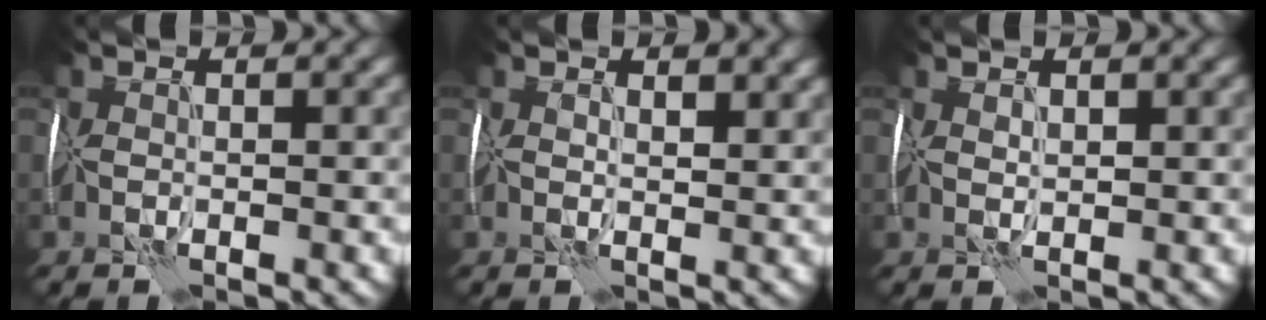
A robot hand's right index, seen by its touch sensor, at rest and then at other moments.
{"total": 2.4, "force": [1.2, 1.2, 1.7], "torque": [-0.021, 0.003, 0.019]}
{"total": 1.0, "force": [0.8, 0.4, 0.5], "torque": [-0.011, 0.002, 0.017]}